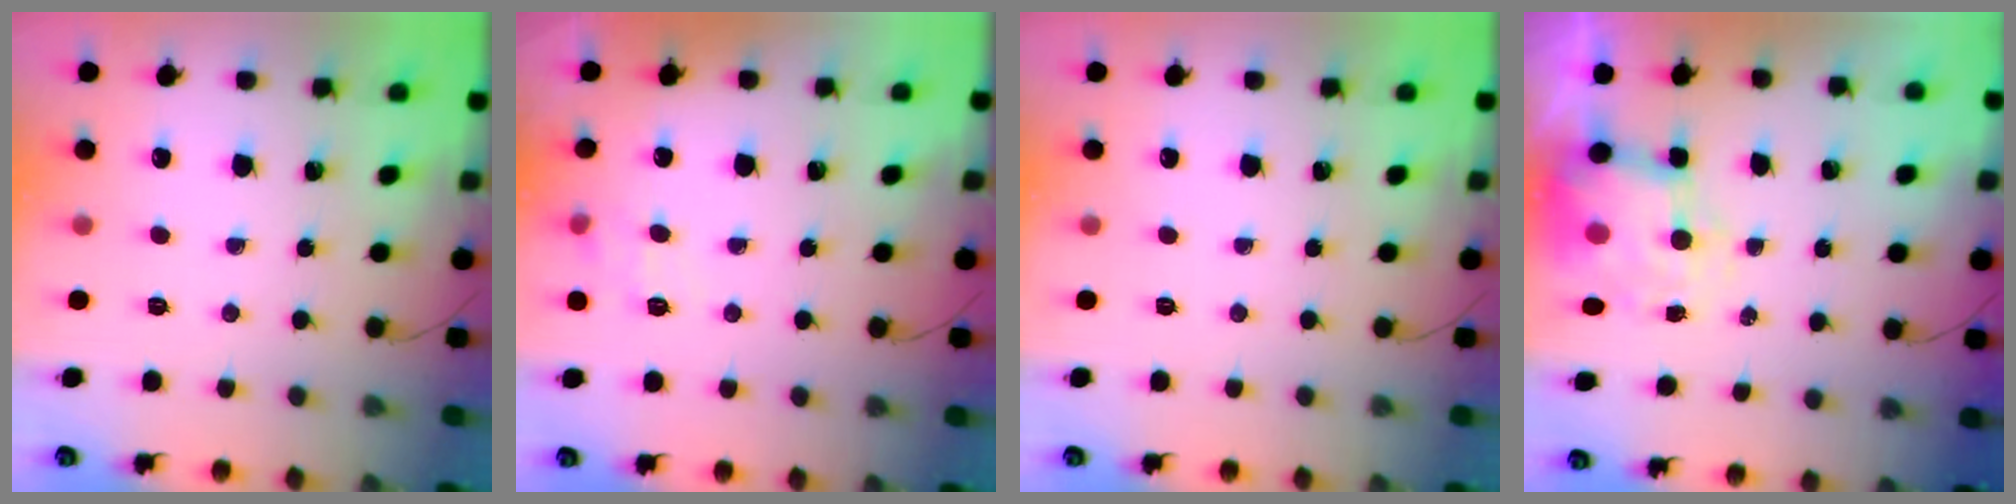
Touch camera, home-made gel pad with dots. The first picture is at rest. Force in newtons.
{"total": 6.1, "press": 5.6, "slide": 2.3}
{"total": 0.0}
{"total": 8.4, "press": 8.3, "slide": 1.4}